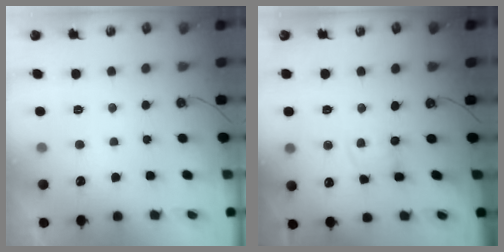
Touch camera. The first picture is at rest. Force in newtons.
{"total": 1.1, "press": 1.1, "slide": 0.2}